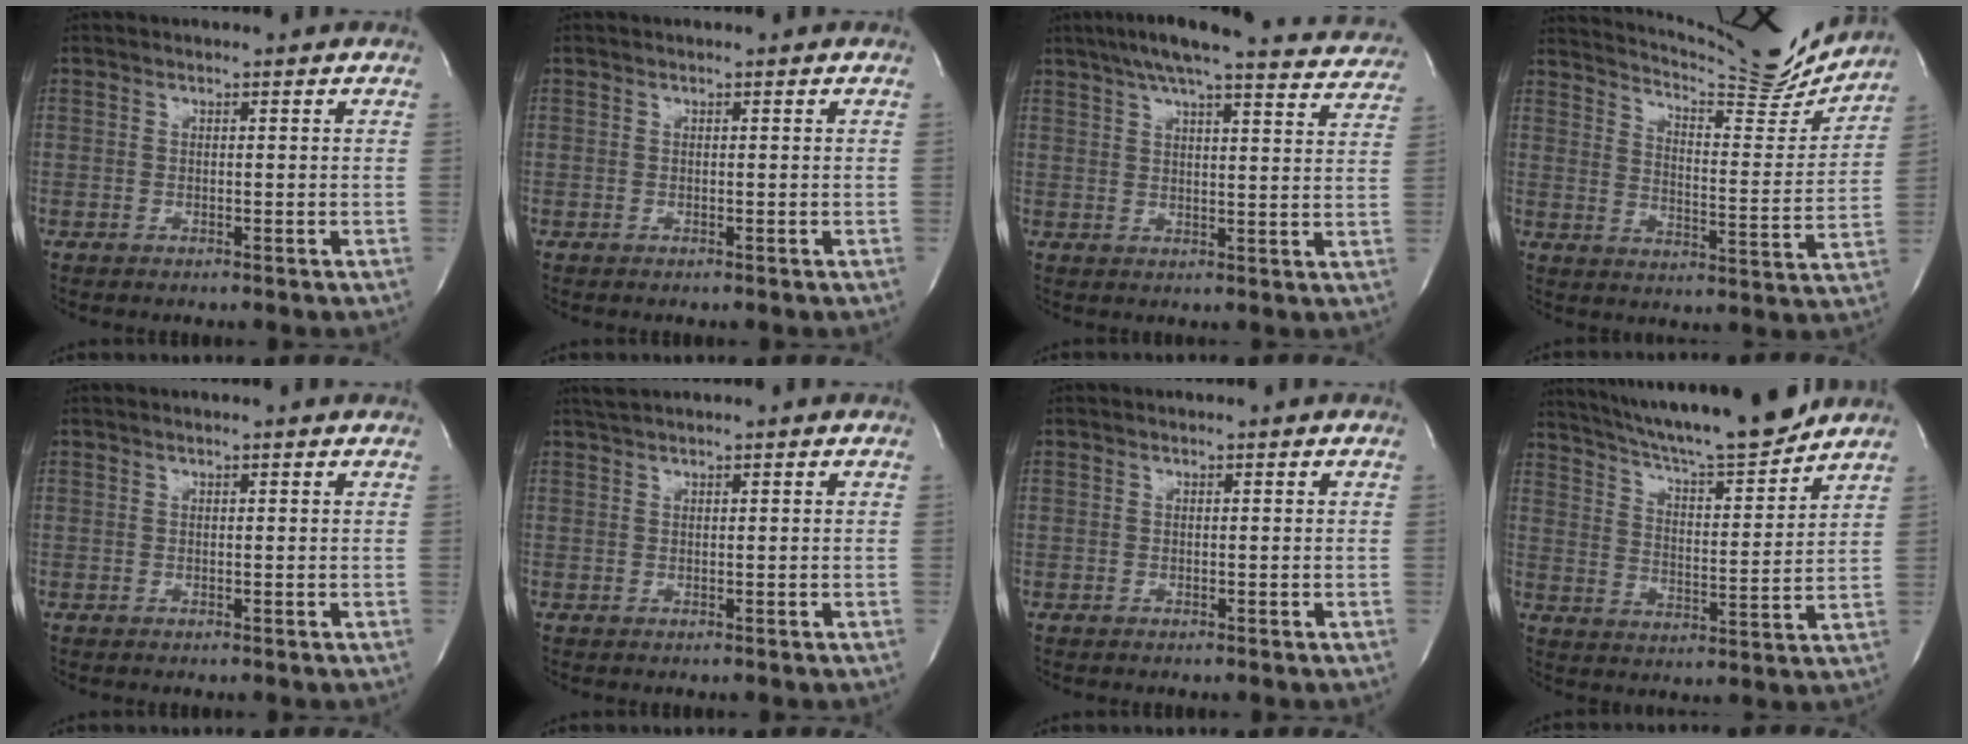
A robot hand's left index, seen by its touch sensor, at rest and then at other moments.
{"total": 0.0}
{"total": 22.1, "force": [20.0, 2.3, 9.0], "torque": [-0.134, -0.018, 0.240]}
{"total": 17.3, "force": [16.4, 1.3, 5.3], "torque": [-0.092, -0.064, 0.215]}
{"total": 1.2, "force": [1.0, -0.1, 0.6], "torque": [-0.011, 0.007, 0.012]}
{"total": 2.1, "force": [1.8, -0.3, 0.9], "torque": [-0.014, 0.016, 0.036]}
{"total": 0.0}
{"total": 17.2, "force": [15.3, 0.7, 7.8], "torque": [-0.132, -0.007, 0.238]}